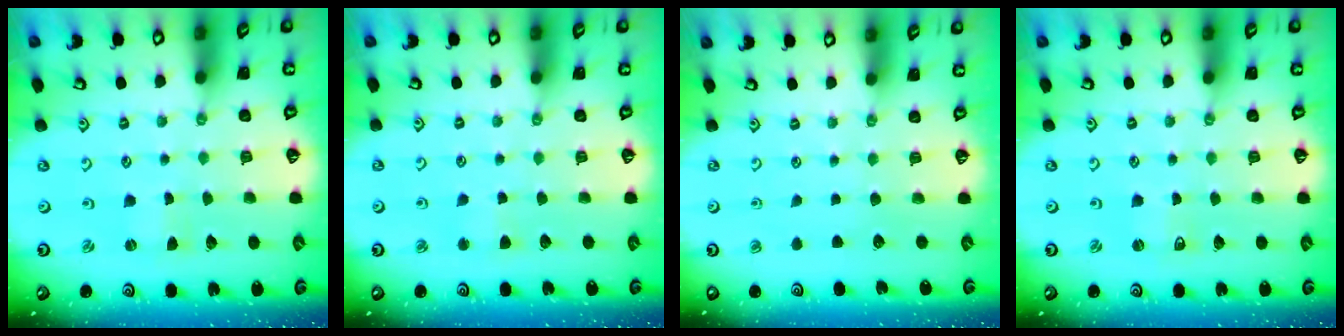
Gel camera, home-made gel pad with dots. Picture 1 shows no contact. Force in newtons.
{"total": 2.1, "press": 2.1, "slide": 0.5}
{"total": 0.0}
{"total": 2.3, "press": 2.2, "slide": 0.4}